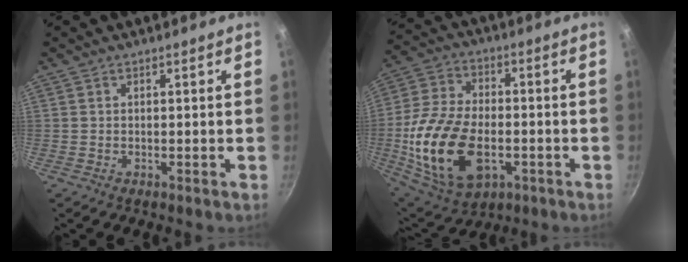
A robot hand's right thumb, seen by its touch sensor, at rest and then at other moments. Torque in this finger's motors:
{"motor_torque": [-0.27, 1.57, 0.74, 0.12, 0.57]}